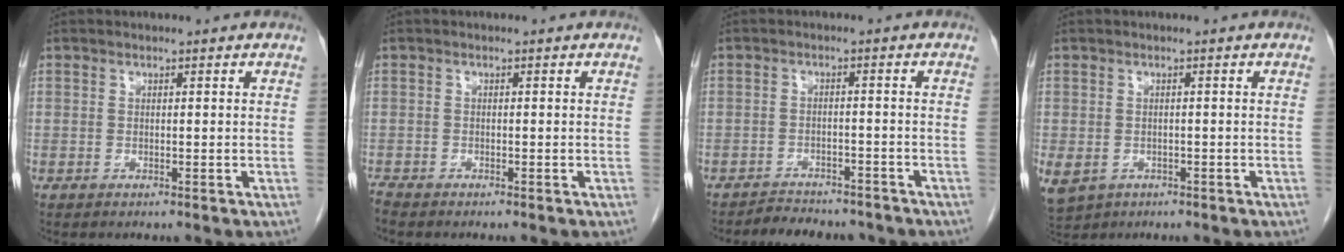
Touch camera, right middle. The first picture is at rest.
{"total": 1.0, "force": [-1.0, 0.0, 0.1], "torque": [-0.011, -0.006, -0.022]}
{"total": 6.9, "force": [-6.4, 2.2, 1.5], "torque": [-0.020, 0.001, -0.085]}
{"total": 9.7, "force": [-4.2, 7.9, 3.9], "torque": [-0.121, -0.011, -0.053]}